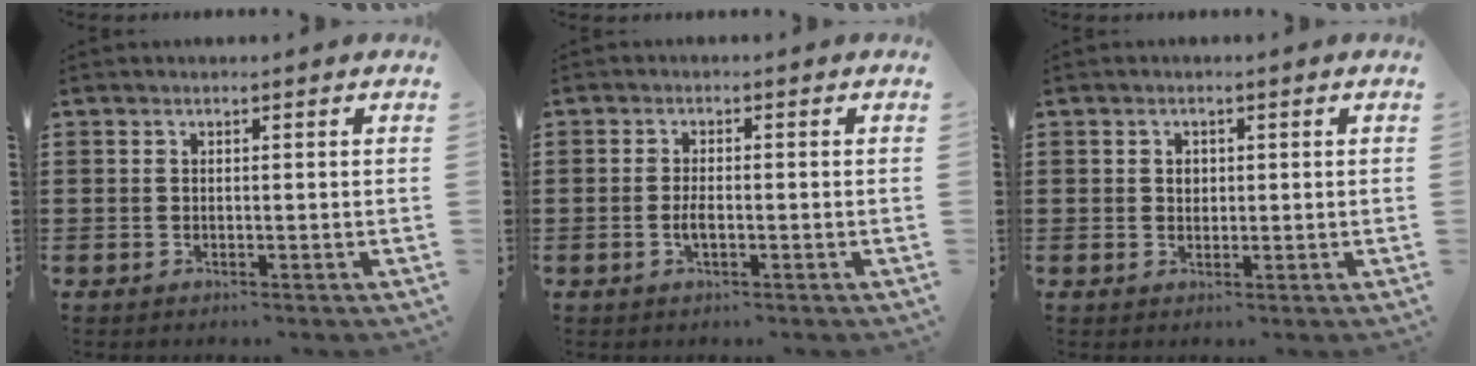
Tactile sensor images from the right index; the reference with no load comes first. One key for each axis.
{"total": 2.3, "fx": -0.5, "fy": 0.8, "fz": 2.1, "tx": -0.039, "ty": 0.000, "tz": -0.010}
{"total": 1.3, "fx": 0.3, "fy": 1.0, "fz": 0.7, "tx": -0.016, "ty": 0.006, "tz": 0.006}